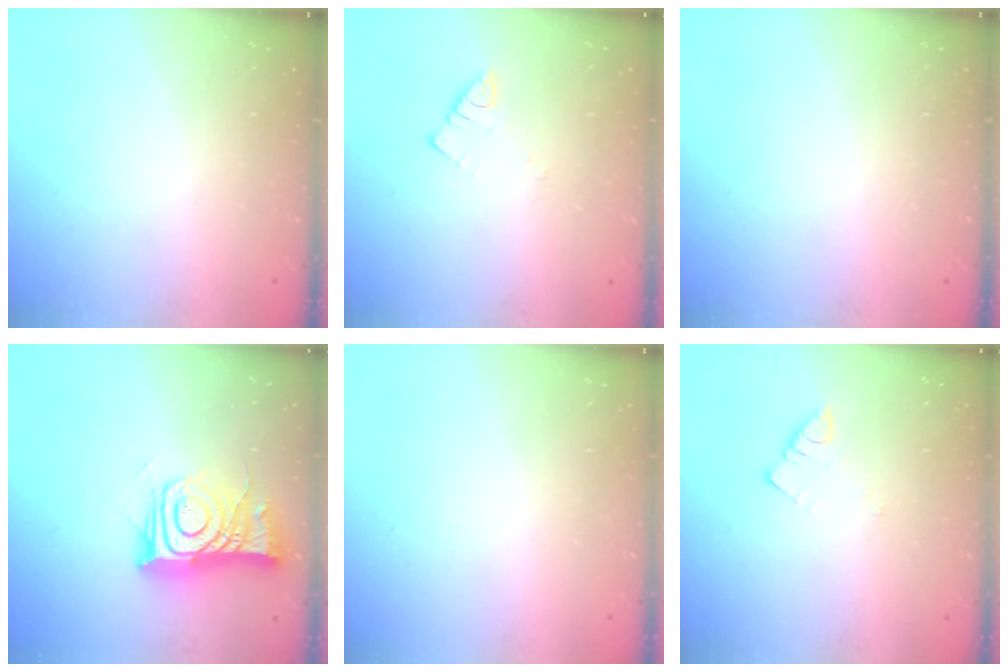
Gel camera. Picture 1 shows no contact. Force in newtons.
{"total": 2.5, "press": 2.5, "slide": 0.3}
{"total": 0.0}
{"total": 11.6, "press": 11.5, "slide": 1.0}
{"total": 1.8, "press": 1.7, "slide": 0.1}
{"total": 3.1, "press": 3.1, "slide": 0.5}